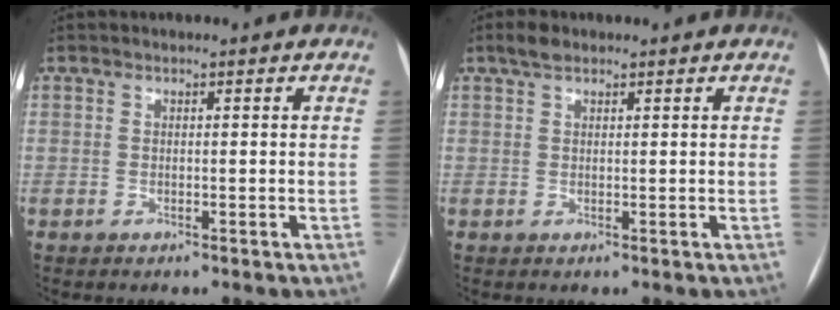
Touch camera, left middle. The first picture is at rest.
{"total": 2.2, "force": [1.6, 0.9, 1.2], "torque": [-0.026, 0.014, 0.030]}